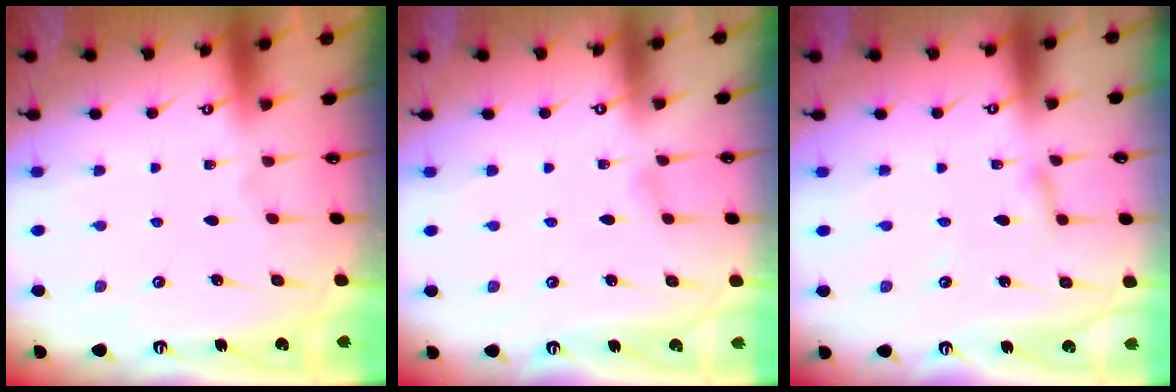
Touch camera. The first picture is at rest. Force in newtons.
{"total": 2.4, "press": 2.4, "slide": 0.3}
{"total": 2.7, "press": 2.7, "slide": 0.2}